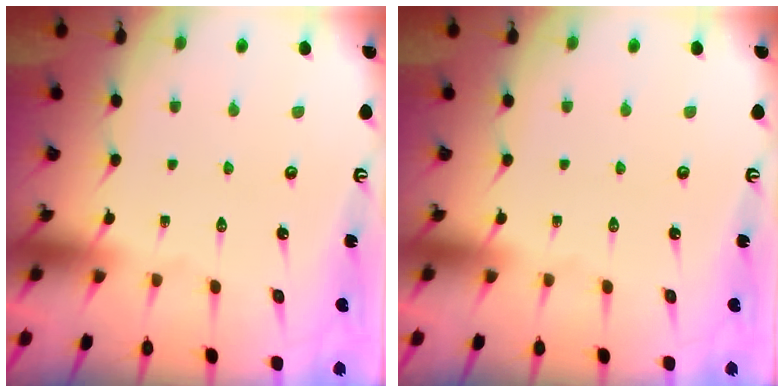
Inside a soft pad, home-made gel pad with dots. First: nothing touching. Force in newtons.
{"total": 0.0}